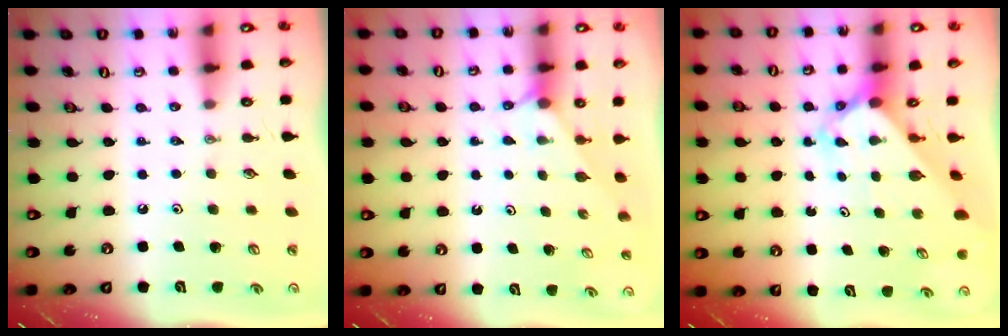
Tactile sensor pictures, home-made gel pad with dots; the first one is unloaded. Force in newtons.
{"total": 1.5, "press": 1.4, "slide": 0.2}
{"total": 2.7, "press": 2.7, "slide": 0.2}